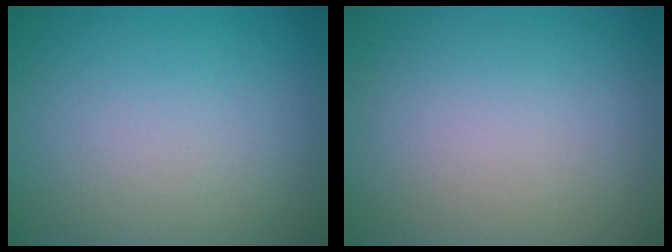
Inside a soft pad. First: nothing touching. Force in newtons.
{"total": 0.0}